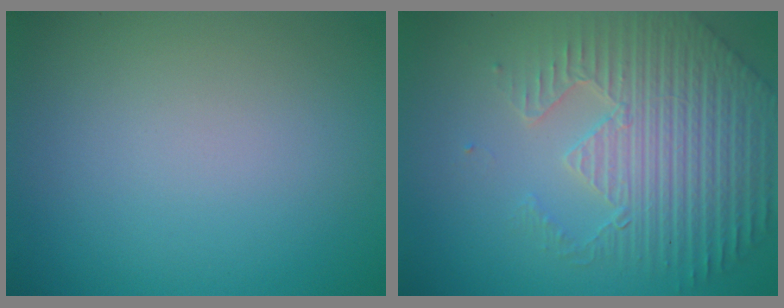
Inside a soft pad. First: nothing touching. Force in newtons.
{"total": 5.9, "press": 5.0, "slide": 3.2}